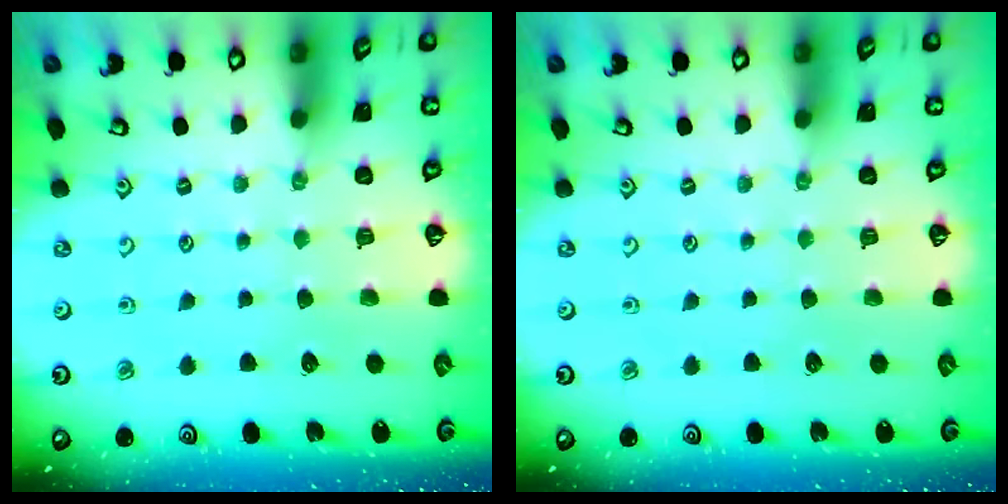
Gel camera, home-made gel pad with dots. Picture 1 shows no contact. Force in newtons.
{"total": 0.0}